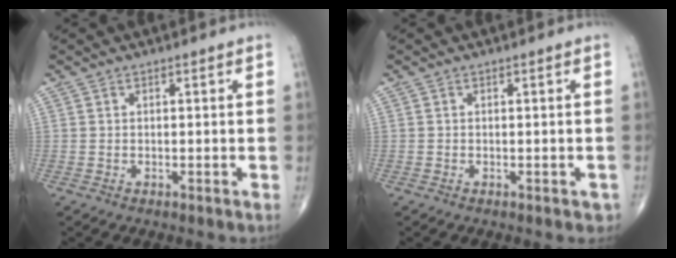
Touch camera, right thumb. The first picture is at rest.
{"total": 1.2, "force": [-0.7, 0.7, 0.7], "torque": [0.002, 0.006, -0.008]}